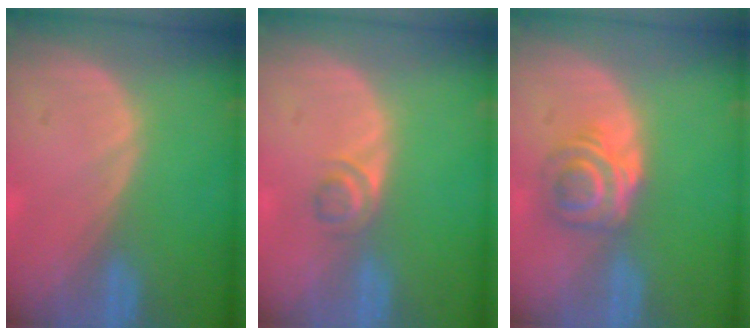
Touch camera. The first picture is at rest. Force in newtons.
{"total": 2.3, "press": 2.1, "slide": 1.0}
{"total": 6.1, "press": 5.0, "slide": 3.5}